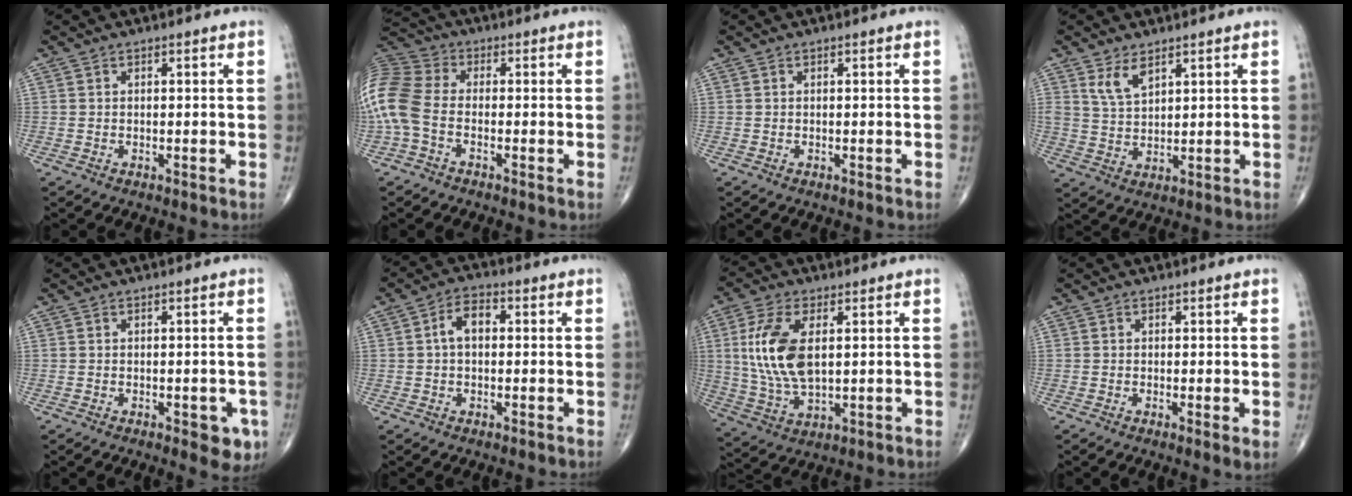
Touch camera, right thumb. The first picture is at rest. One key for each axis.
{"total": 13.5, "fx": -2.3, "fy": 9.0, "fz": 9.8, "tx": -0.238, "ty": 0.025, "tz": -0.055}
{"total": 0.0}
{"total": 4.8, "fx": 3.0, "fy": 2.3, "fz": 2.9, "tx": -0.048, "ty": -0.020, "tz": 0.064}
{"total": 4.5, "fx": -1.7, "fy": 2.1, "fz": 3.7, "tx": -0.021, "ty": 0.000, "tz": -0.016}
{"total": 5.2, "fx": 0.5, "fy": 3.2, "fz": 4.1, "tx": -0.069, "ty": 0.019, "tz": 0.002}
{"total": 13.1, "fx": 2.3, "fy": 6.6, "fz": 11.1, "tx": -0.233, "ty": -0.009, "tz": 0.052}
{"total": 1.9, "fx": -0.1, "fy": 0.3, "fz": 1.9, "tx": -0.036, "ty": -0.008, "tz": -0.004}